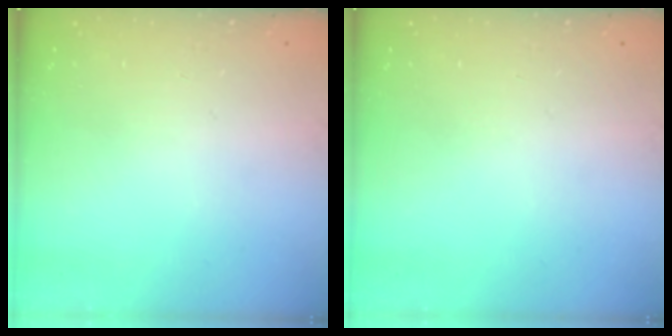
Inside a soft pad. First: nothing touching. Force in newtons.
{"total": 0.0}